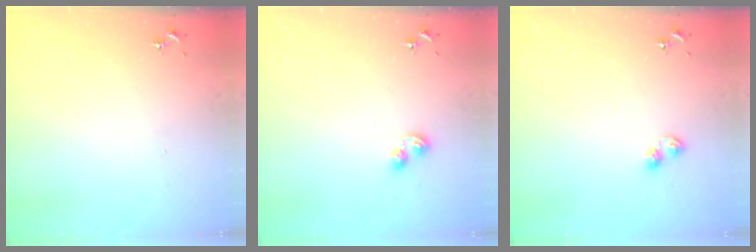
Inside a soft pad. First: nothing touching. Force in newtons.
{"total": 5.0, "press": 5.0, "slide": 0.5}
{"total": 3.8, "press": 3.7, "slide": 0.4}